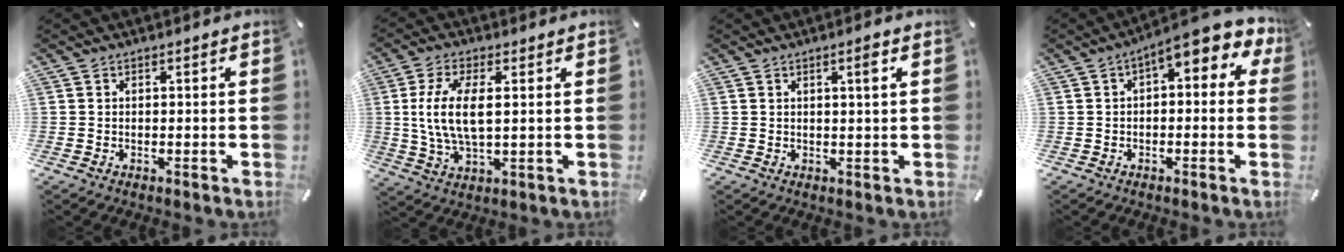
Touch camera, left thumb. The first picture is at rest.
{"total": 10.4, "force": [1.6, 4.5, 9.2], "torque": [-0.207, -0.005, 0.023]}
{"total": 2.7, "force": [1.0, 0.2, 2.5], "torque": [-0.043, -0.002, 0.013]}
{"total": 7.4, "force": [3.0, 2.7, 6.2], "torque": [-0.100, -0.024, 0.047]}